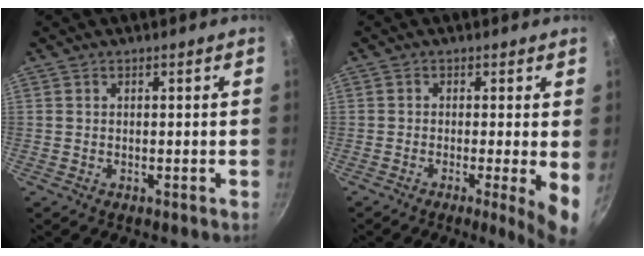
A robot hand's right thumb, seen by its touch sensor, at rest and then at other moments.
{"total": 6.5, "force": [-1.0, 0.7, 6.4], "torque": [-0.086, -0.010, -0.017]}